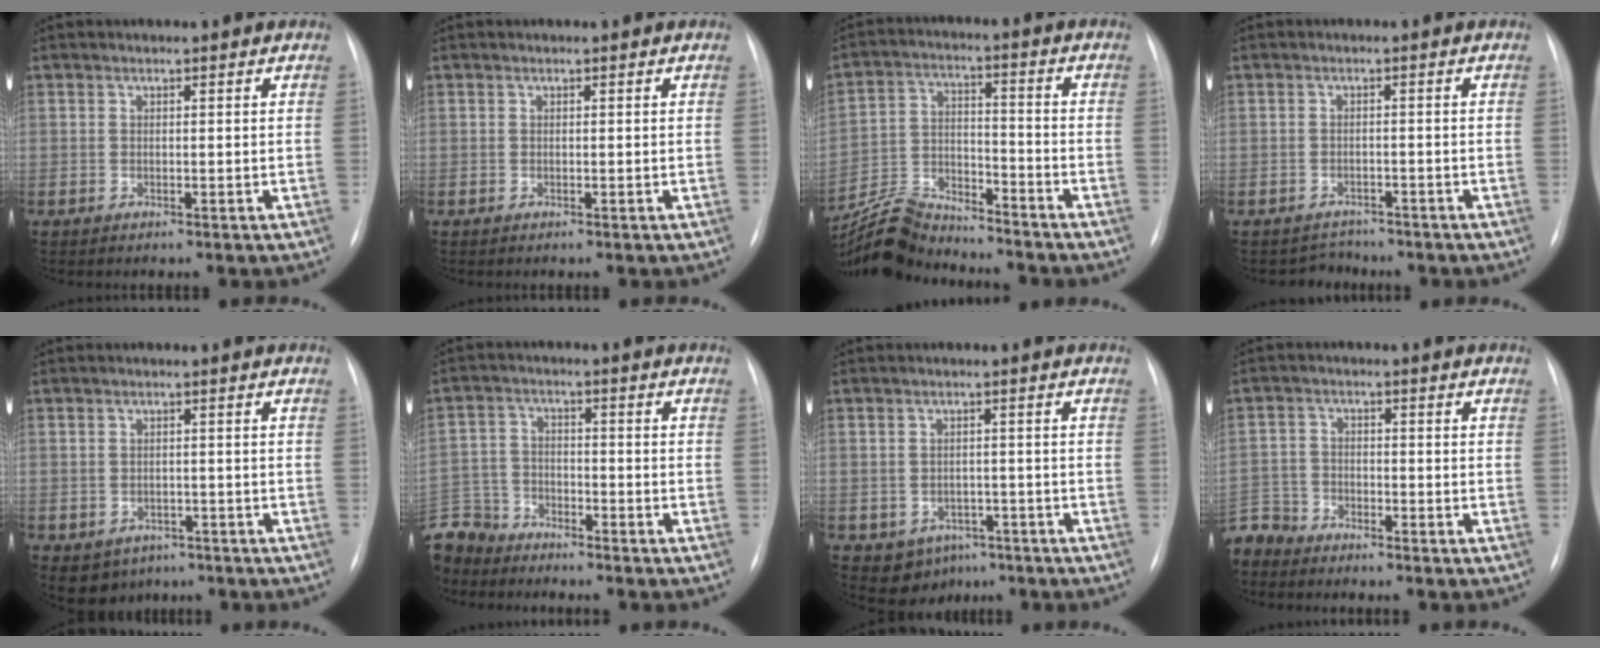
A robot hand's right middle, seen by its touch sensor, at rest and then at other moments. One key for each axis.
{"total": 0.0}
{"total": 10.5, "fx": -10.2, "fy": 1.6, "fz": 1.6, "tx": -0.037, "ty": 0.015, "tz": -0.190}
{"total": 2.7, "fx": -2.3, "fy": 1.2, "fz": -0.8, "tx": 0.009, "ty": 0.005, "tz": -0.034}
{"total": 4.9, "fx": -2.9, "fy": 3.8, "fz": 1.1, "tx": -0.015, "ty": 0.009, "tz": -0.031}
{"total": 10.5, "fx": -9.6, "fy": 4.0, "fz": 1.4, "tx": -0.045, "ty": 0.007, "tz": -0.184}
{"total": 5.6, "fx": -3.2, "fy": 4.3, "fz": 1.5, "tx": -0.018, "ty": 0.011, "tz": -0.033}
{"total": 6.7, "fx": -6.3, "fy": 2.4, "fz": 0.2, "tx": -0.004, "ty": -0.003, "tz": -0.125}